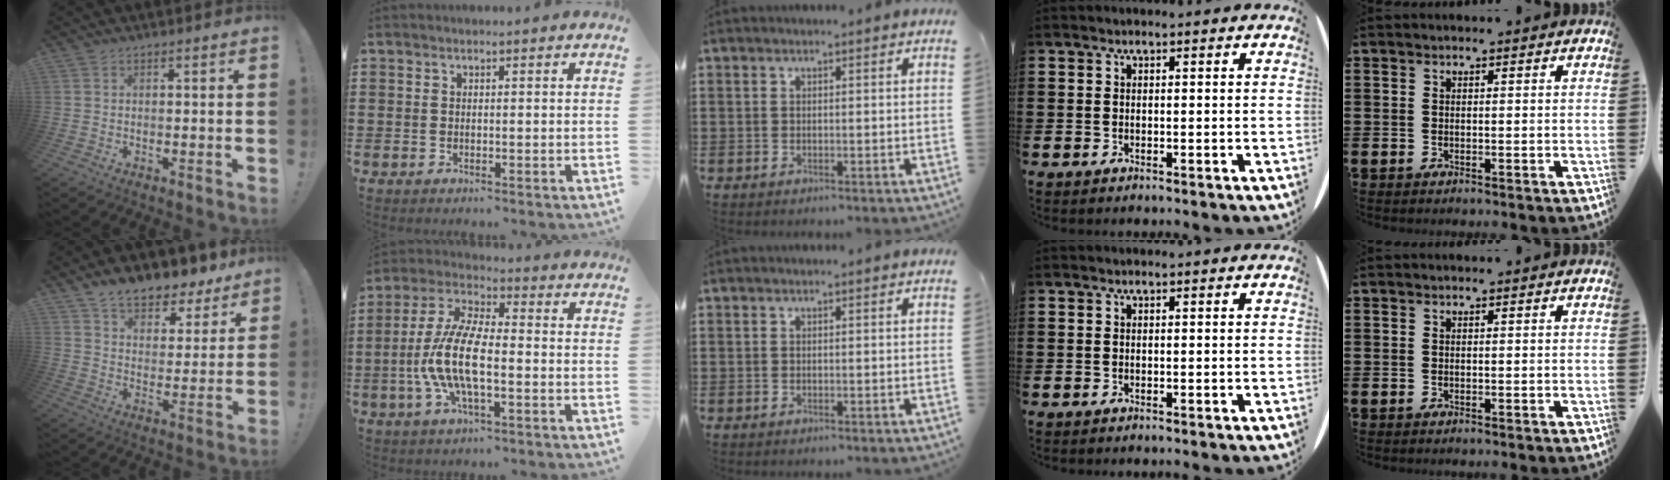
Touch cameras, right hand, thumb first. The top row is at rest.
{"thumb": {"total": 10.1, "force": [8.7, 4.0, 3.4], "torque": [-0.064, -0.067, 0.157]}, "index": {"total": 10.6, "force": [-2.5, 3.6, 9.6], "torque": [-0.232, -0.015, -0.054]}}